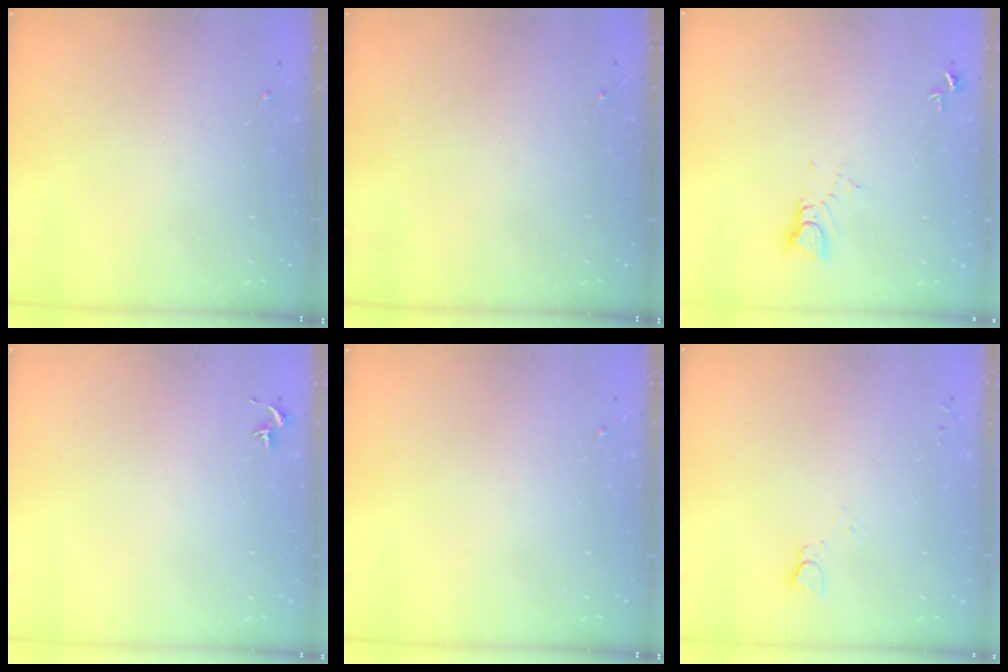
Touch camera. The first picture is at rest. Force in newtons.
{"total": 0.0}
{"total": 3.7, "press": 3.7, "slide": 0.3}
{"total": 0.8, "press": 0.7, "slide": 0.3}
{"total": 0.0}
{"total": 2.5, "press": 2.5, "slide": 0.2}